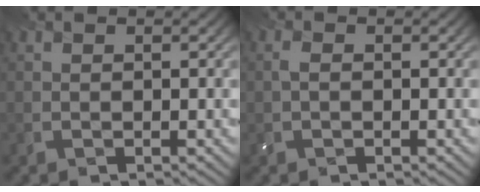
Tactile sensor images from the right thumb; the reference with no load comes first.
{"total": 1.0, "force": [-0.1, 0.6, 0.8], "torque": [-0.022, 0.003, -0.004]}